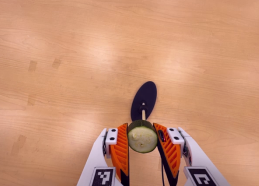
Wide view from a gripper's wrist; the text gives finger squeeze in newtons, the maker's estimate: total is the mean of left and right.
{"total": 10.2, "left": 9.5, "right": 11.0}